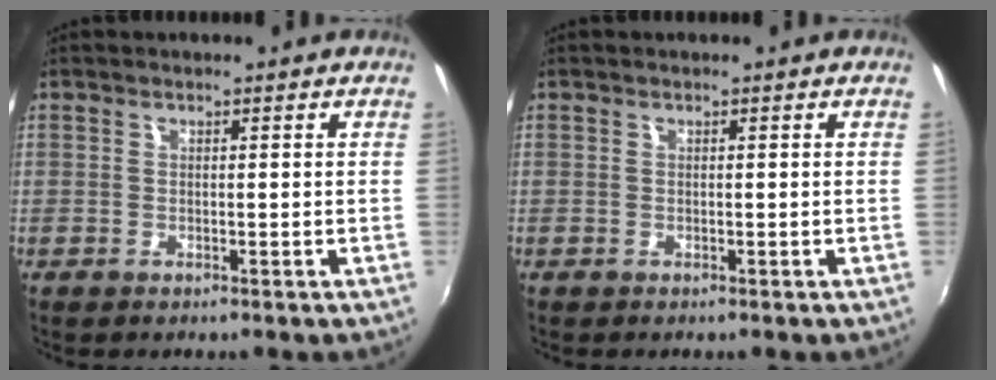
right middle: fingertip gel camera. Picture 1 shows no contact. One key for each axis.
{"total": 0.0}